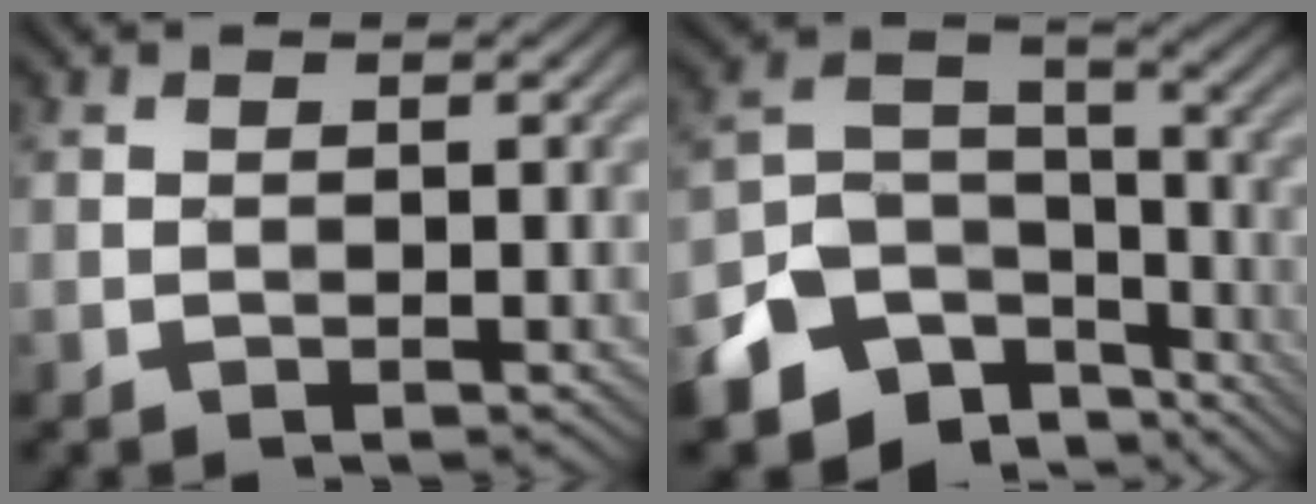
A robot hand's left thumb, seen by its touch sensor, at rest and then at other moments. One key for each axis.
{"total": 12.9, "fx": -8.2, "fy": 8.3, "fz": 5.6, "tx": -0.139, "ty": -0.031, "tz": -0.134}